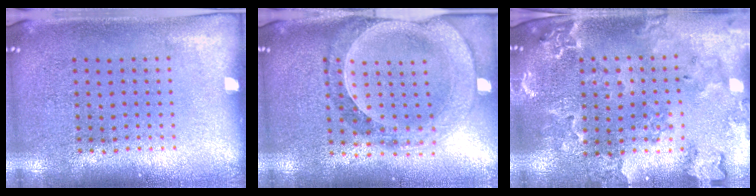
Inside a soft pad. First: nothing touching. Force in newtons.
{"total": 1.5, "press": 1.5, "slide": 0.3}
{"total": 1.9, "press": 1.9, "slide": 0.2}